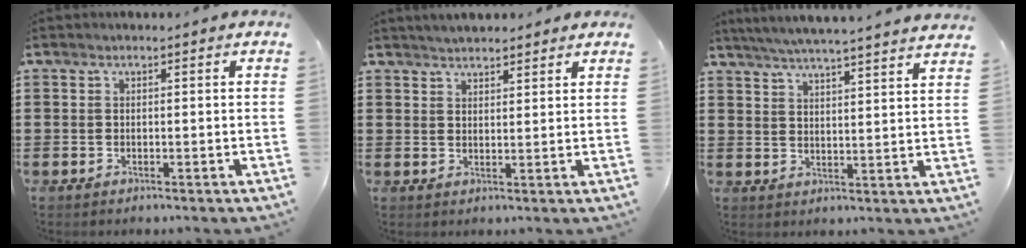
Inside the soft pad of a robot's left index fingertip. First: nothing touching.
{"total": 2.6, "force": [2.6, 0.3, 0.2], "torque": [-0.010, -0.002, 0.050]}
{"total": 5.2, "force": [4.9, -0.9, 1.6], "torque": [-0.047, -0.028, 0.086]}